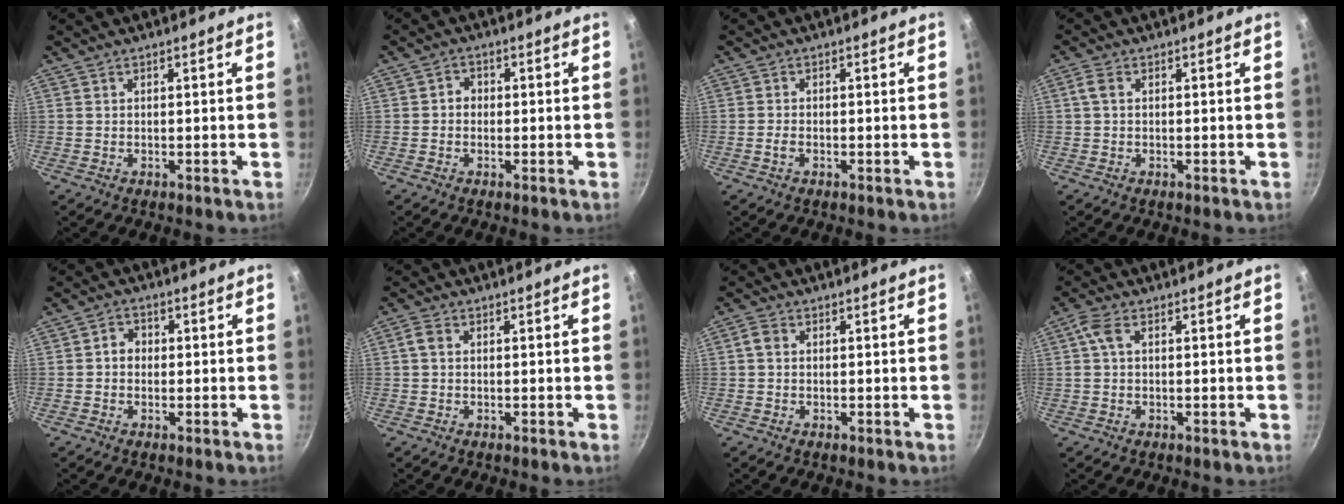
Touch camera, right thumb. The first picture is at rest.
{"total": 2.2, "force": [-0.2, 1.9, 1.0], "torque": [-0.007, 0.008, -0.007]}
{"total": 1.3, "force": [-0.6, 0.8, 0.8], "torque": [-0.024, 0.007, -0.012]}
{"total": 2.2, "force": [0.4, 1.4, 1.6], "torque": [-0.037, 0.006, 0.007]}
{"total": 3.0, "force": [-0.1, 2.6, 1.5], "torque": [-0.011, 0.009, -0.006]}
{"total": 2.2, "force": [0.3, 1.7, 1.5], "torque": [-0.031, 0.008, 0.002]}
{"total": 2.1, "force": [0.2, 1.7, 1.3], "torque": [-0.026, 0.008, 0.001]}
{"total": 3.2, "force": [0.7, 1.8, 2.6], "torque": [-0.060, 0.013, 0.012]}